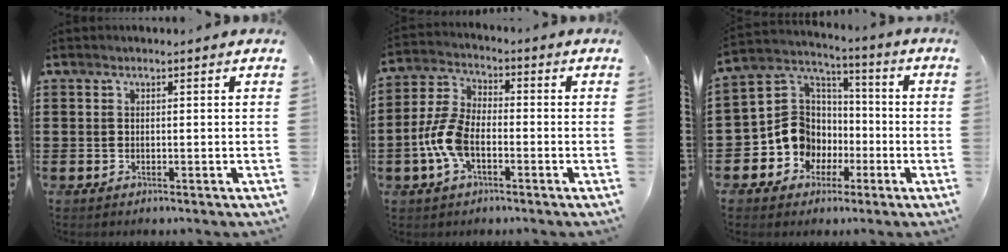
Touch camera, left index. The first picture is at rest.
{"total": 7.7, "force": [-2.5, 4.0, 6.1], "torque": [-0.158, -0.004, -0.055]}
{"total": 10.2, "force": [-2.7, 9.3, 3.3], "torque": [-0.119, 0.001, -0.048]}